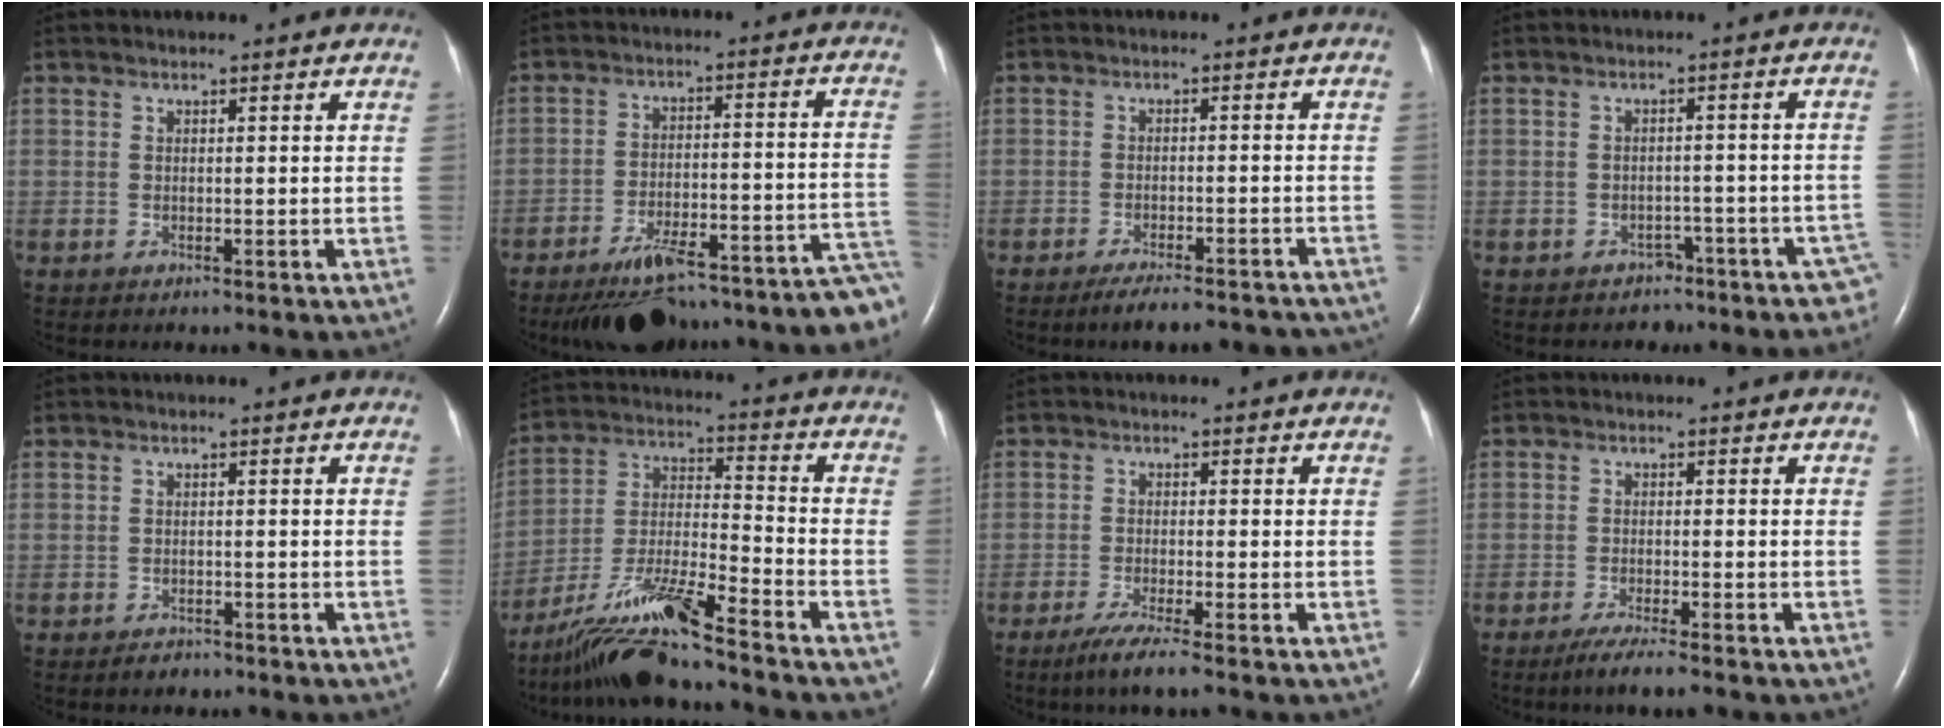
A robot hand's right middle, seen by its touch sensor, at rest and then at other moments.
{"total": 22.7, "force": [-20.2, 2.4, 10.1], "torque": [-0.060, 0.020, -0.274]}
{"total": 11.3, "force": [-10.2, 2.1, 4.4], "torque": [-0.050, 0.003, -0.127]}
{"total": 4.4, "force": [-3.4, 2.8, 0.1], "torque": [0.013, 0.022, -0.042]}
{"total": 1.4, "force": [-1.2, 0.7, 0.4], "torque": [-0.011, 0.000, -0.016]}
{"total": 14.9, "force": [-11.8, 0.1, 9.1], "torque": [-0.182, -0.021, -0.214]}
{"total": 5.0, "force": [-3.6, -0.5, 3.5], "torque": [-0.067, -0.015, -0.066]}
{"total": 4.6, "force": [-3.5, -0.2, 2.9], "torque": [-0.053, -0.011, -0.059]}